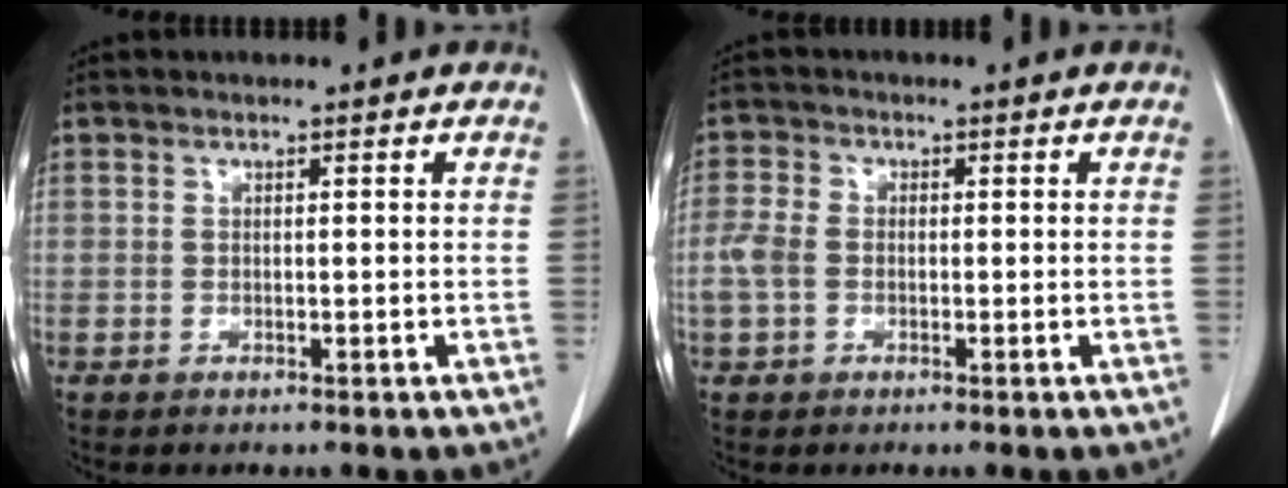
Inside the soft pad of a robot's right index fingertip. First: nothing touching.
{"total": 3.5, "force": [-0.6, 2.5, 2.4], "torque": [-0.074, 0.010, -0.015]}